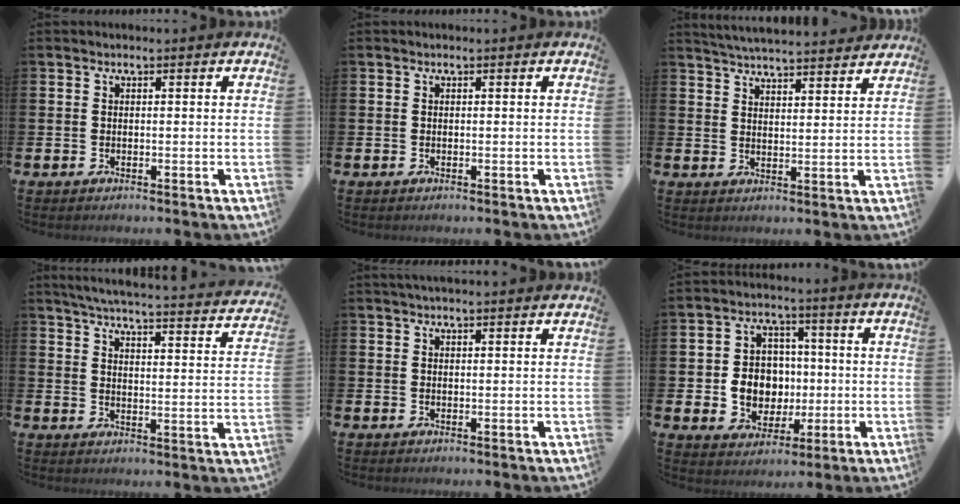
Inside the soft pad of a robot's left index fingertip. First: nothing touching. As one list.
[{"total": 0.0}, {"total": 4.9, "force": [4.9, 0.1, 0.3], "torque": [-0.012, -0.033, 0.086]}, {"total": 5.0, "force": [4.7, 0.2, 1.6], "torque": [-0.055, -0.038, 0.078]}, {"total": 1.7, "force": [1.6, 0.1, 0.5], "torque": [-0.003, -0.004, 0.027]}, {"total": 6.8, "force": [-0.2, 6.2, 2.9], "torque": [-0.051, 0.013, -0.008]}]